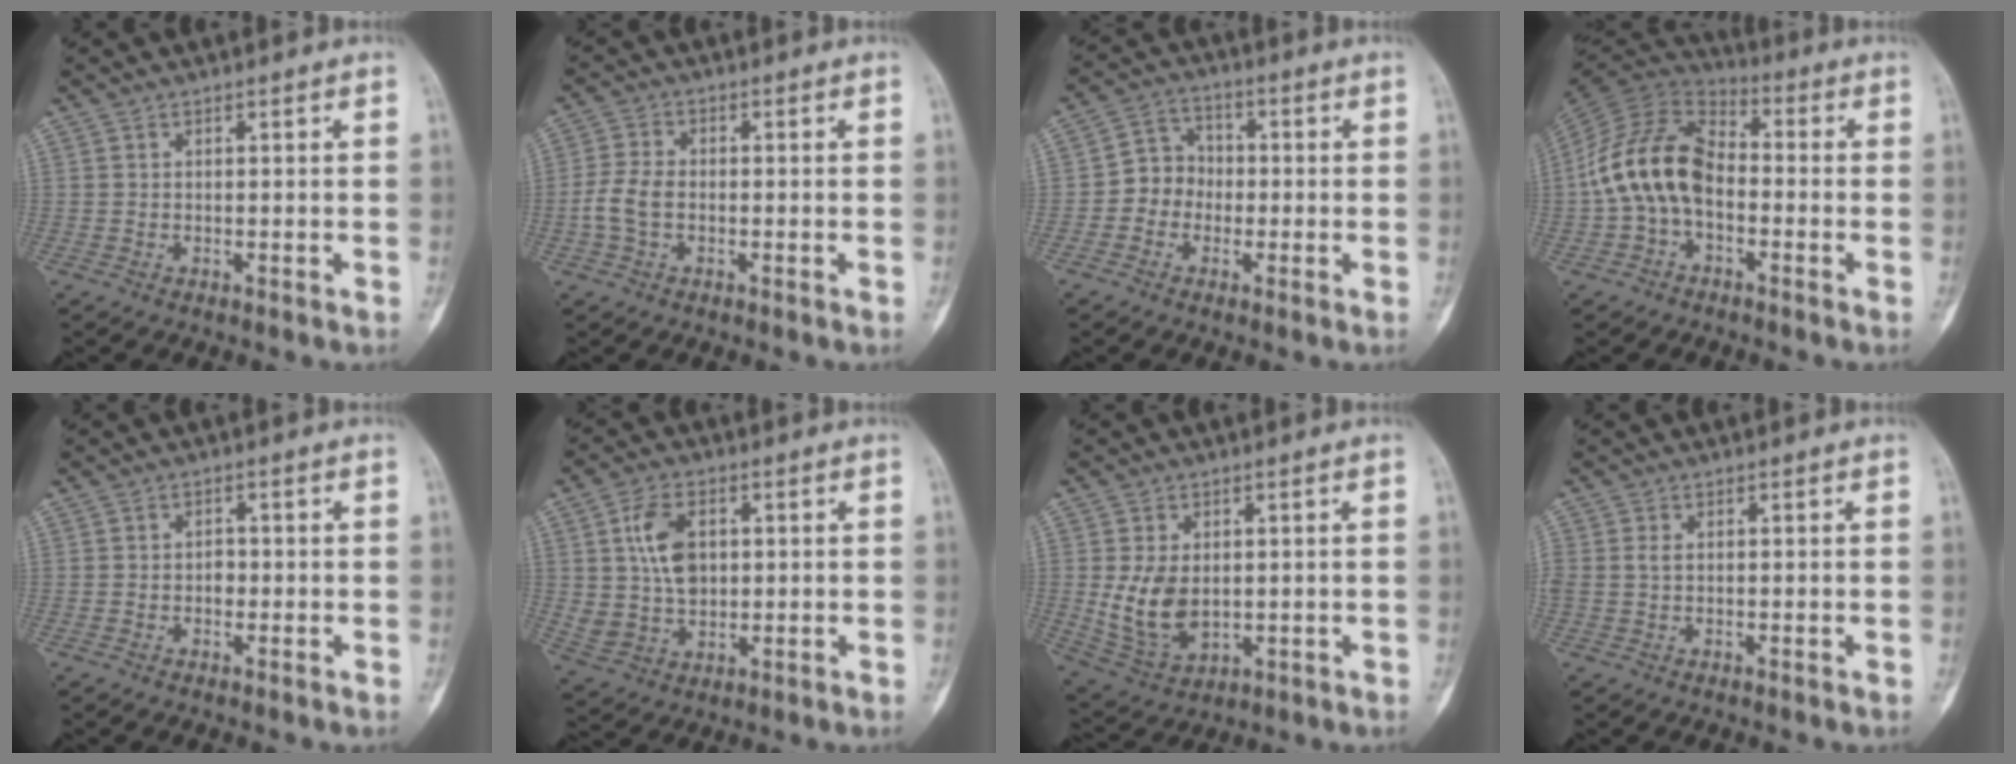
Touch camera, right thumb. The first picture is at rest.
{"total": 5.2, "force": [-1.1, 3.3, 3.9], "torque": [-0.091, 0.014, -0.026]}
{"total": 6.5, "force": [-1.5, 5.9, 2.4], "torque": [-0.006, 0.024, -0.043]}
{"total": 14.5, "force": [-2.2, 9.6, 10.7], "torque": [-0.197, 0.039, -0.053]}
{"total": 1.7, "force": [-0.4, 1.3, 1.0], "torque": [-0.001, 0.007, -0.011]}
{"total": 10.1, "force": [2.0, 6.7, 7.3], "torque": [-0.130, -0.006, 0.046]}
{"total": 9.6, "force": [0.0, 6.4, 7.1], "torque": [-0.120, -0.008, 0.019]}
{"total": 1.3, "force": [-0.1, 0.9, 1.0], "torque": [-0.021, 0.001, -0.004]}